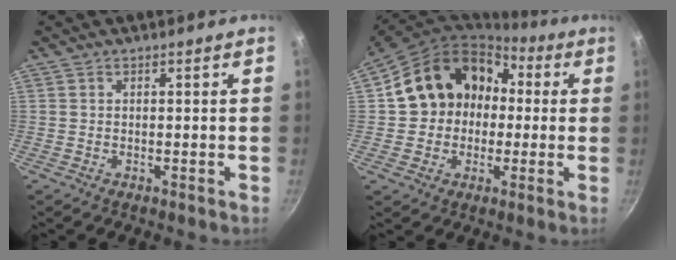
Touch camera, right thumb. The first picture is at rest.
{"total": 17.4, "force": [1.5, 15.0, 8.8], "torque": [-0.117, 0.060, 0.020]}